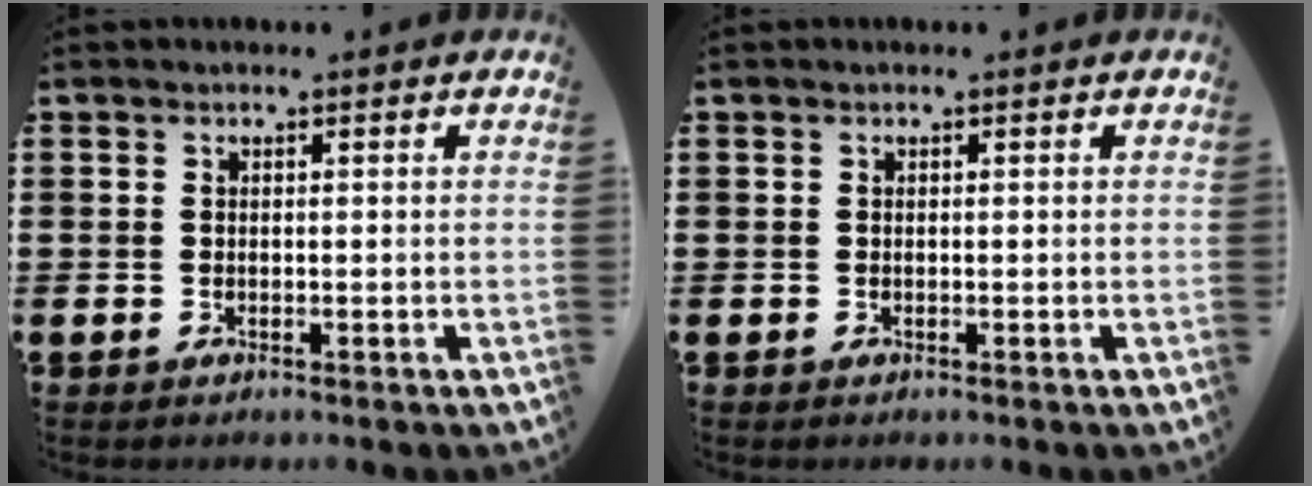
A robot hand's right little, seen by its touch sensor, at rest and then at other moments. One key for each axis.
{"total": 0.0}